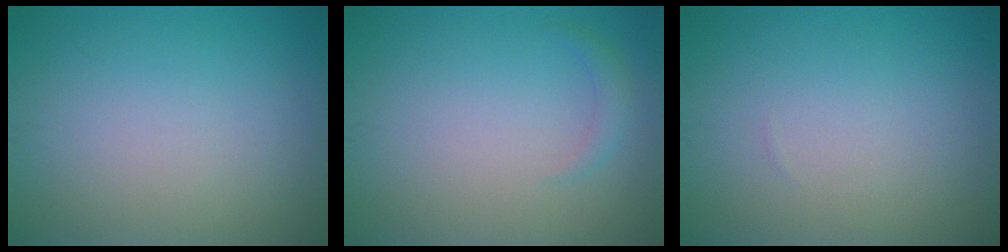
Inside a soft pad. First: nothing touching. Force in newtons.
{"total": 1.0, "press": 1.0, "slide": 0.1}
{"total": 0.0}